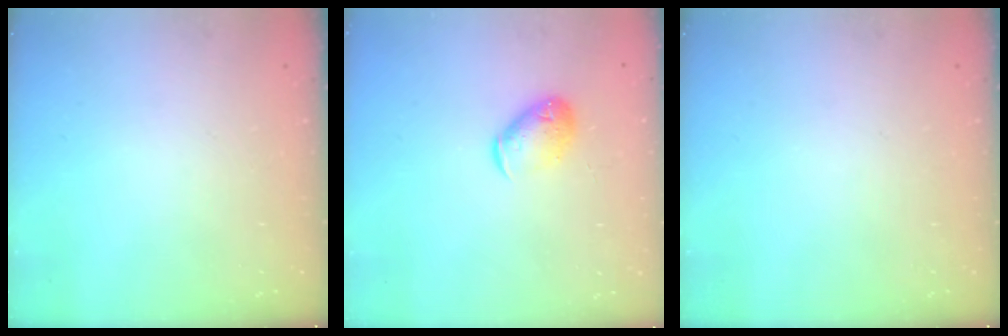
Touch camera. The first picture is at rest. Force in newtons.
{"total": 9.3, "press": 9.2, "slide": 1.4}
{"total": 0.0}